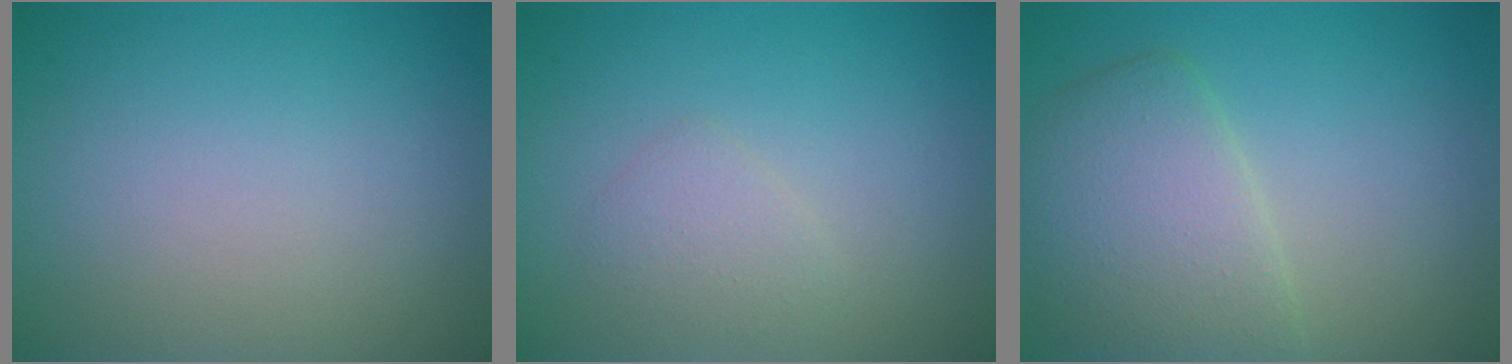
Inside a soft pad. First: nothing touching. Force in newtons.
{"total": 1.6, "press": 1.6, "slide": 0.0}
{"total": 5.0, "press": 5.0, "slide": 0.3}